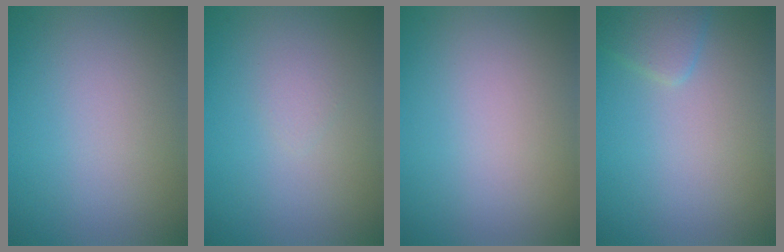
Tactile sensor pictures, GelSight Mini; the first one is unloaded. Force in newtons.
{"total": 0.7, "press": 0.7, "slide": 0.0}
{"total": 0.0}
{"total": 1.9, "press": 1.9, "slide": 0.1}